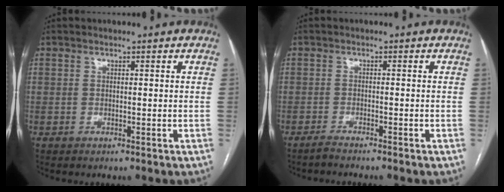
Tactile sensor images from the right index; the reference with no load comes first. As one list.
[{"total": 2.1, "force": [-1.9, -0.2, 0.8], "torque": [-0.013, -0.001, -0.030]}]